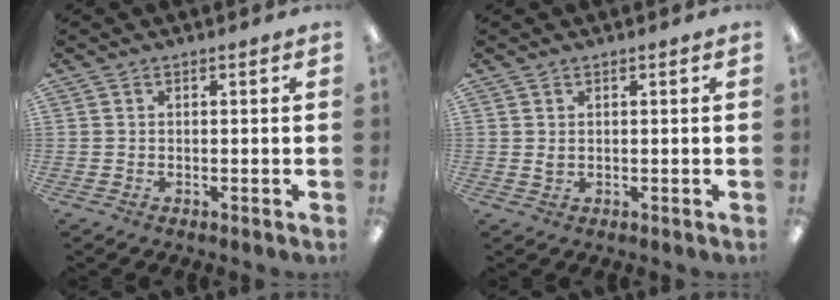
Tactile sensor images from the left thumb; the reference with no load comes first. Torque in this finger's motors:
{"motor_torque": [-0.18, 0.09, -0.19, 0.11, 0.06]}